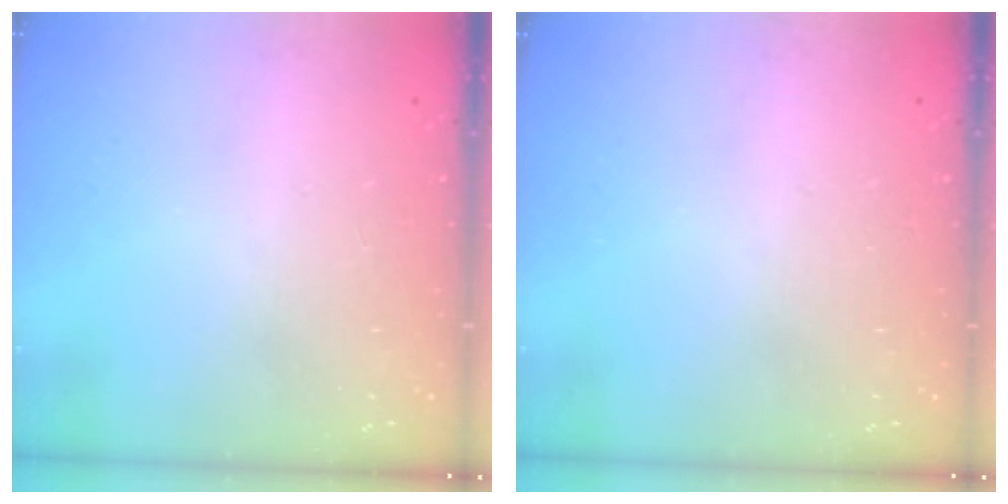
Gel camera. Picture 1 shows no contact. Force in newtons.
{"total": 0.0}